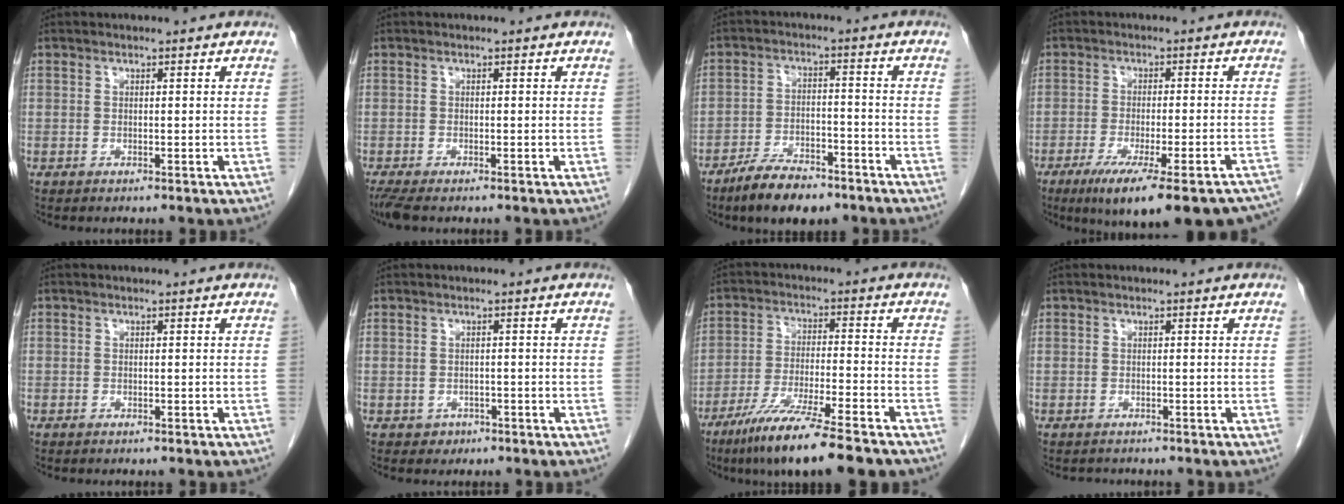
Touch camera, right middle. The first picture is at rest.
{"total": 2.6, "force": [-2.1, 0.4, 1.5], "torque": [-0.033, -0.010, -0.038]}
{"total": 8.6, "force": [-6.6, 3.0, 4.7], "torque": [-0.081, -0.007, -0.114]}
{"total": 20.7, "force": [-16.8, 2.8, 11.9], "torque": [-0.111, -0.018, -0.218]}
{"total": 0.0}
{"total": 1.5, "force": [-0.8, 1.3, 0.2], "torque": [0.000, 0.006, -0.008]}
{"total": 13.0, "force": [-9.7, 0.5, 8.7], "torque": [-0.153, -0.037, -0.163]}
{"total": 1.1, "force": [-1.0, 0.5, -0.1], "torque": [-0.006, -0.001, -0.016]}